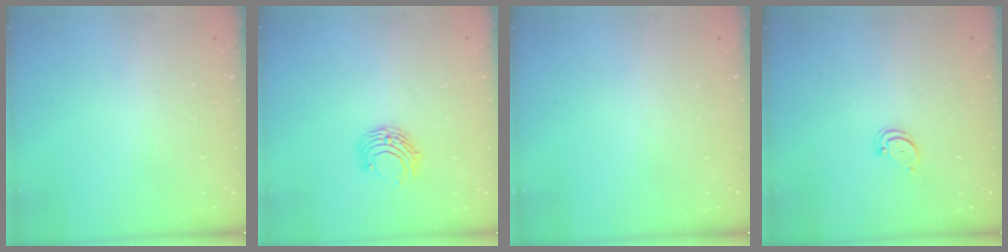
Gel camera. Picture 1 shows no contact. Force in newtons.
{"total": 6.7, "press": 6.6, "slide": 0.8}
{"total": 0.0}
{"total": 2.4, "press": 2.4, "slide": 0.2}